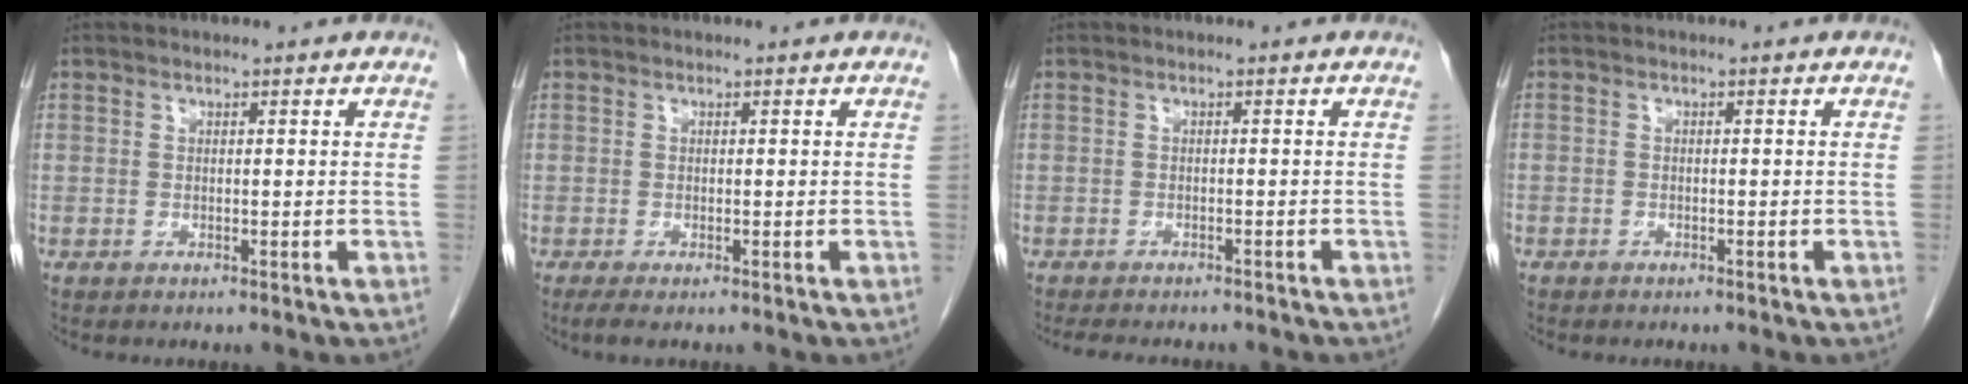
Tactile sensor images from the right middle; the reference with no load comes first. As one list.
[{"total": 1.6, "force": [-1.1, 0.3, 1.1], "torque": [-0.022, -0.006, -0.019]}, {"total": 9.1, "force": [-8.1, 2.2, 3.6], "torque": [-0.045, -0.004, -0.100]}, {"total": 0.9, "force": [-0.7, 0.6, 0.1], "torque": [-0.008, 0.003, -0.013]}]